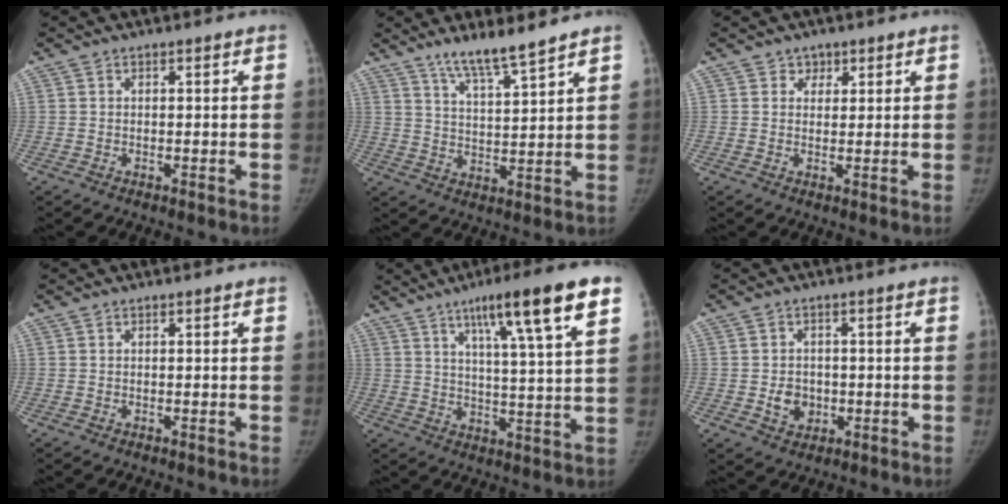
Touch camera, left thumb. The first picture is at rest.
{"total": 7.7, "force": [6.3, 0.3, 4.5], "torque": [-0.079, -0.046, 0.119]}
{"total": 2.4, "force": [1.3, 1.9, 0.2], "torque": [0.021, -0.006, 0.012]}
{"total": 0.0}
{"total": 15.4, "force": [8.4, 1.5, 12.8], "torque": [-0.187, -0.026, 0.126]}
{"total": 4.9, "force": [-0.9, 4.1, 2.4], "torque": [-0.020, 0.005, -0.010]}